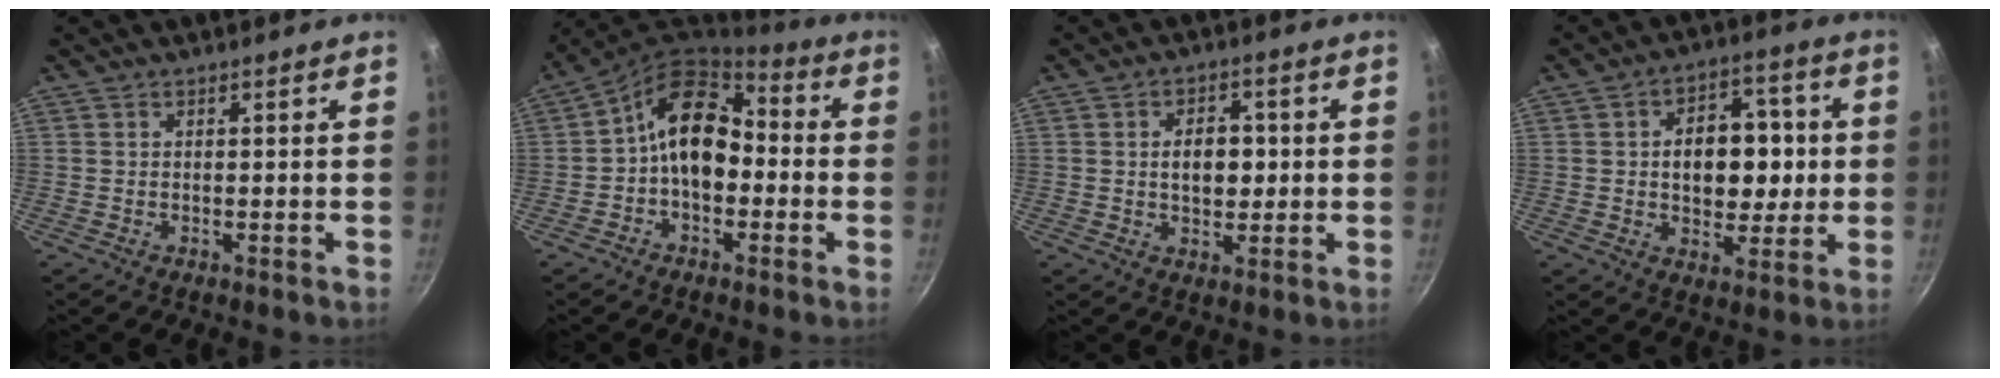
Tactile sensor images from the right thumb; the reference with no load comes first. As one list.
[{"total": 12.3, "force": [-1.0, 8.5, 8.8], "torque": [-0.107, 0.047, -0.040]}, {"total": 6.8, "force": [0.3, 4.6, 5.1], "torque": [-0.055, 0.007, 0.003]}, {"total": 13.5, "force": [0.7, 9.3, 9.8], "torque": [-0.094, 0.013, 0.008]}]